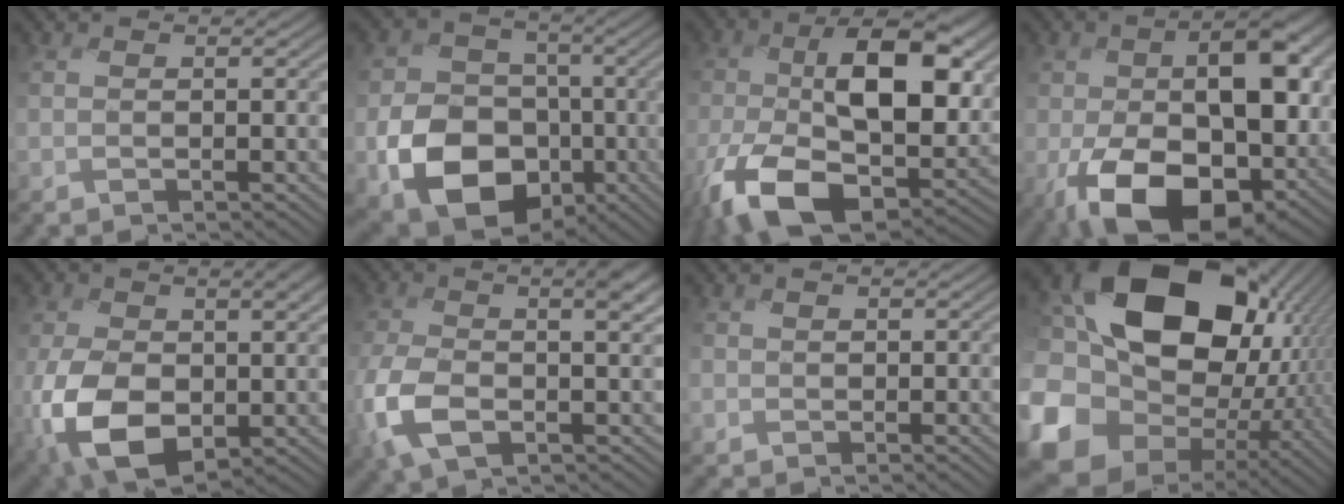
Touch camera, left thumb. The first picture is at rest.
{"total": 12.7, "force": [-5.2, 9.7, 6.4], "torque": [-0.122, -0.039, -0.105]}
{"total": 16.6, "force": [-3.2, 9.0, 13.5], "torque": [-0.239, -0.016, -0.060]}
{"total": 18.6, "force": [-3.5, 11.5, 14.2], "torque": [-0.217, -0.041, -0.054]}
{"total": 13.3, "force": [-2.2, 8.4, 10.1], "torque": [-0.210, -0.035, -0.027]}
{"total": 9.9, "force": [-2.5, 5.1, 8.1], "torque": [-0.190, -0.026, -0.049]}
{"total": 1.1, "force": [-0.4, 1.0, -0.3], "torque": [0.006, -0.003, -0.012]}
{"total": 21.5, "force": [-1.1, 16.5, 13.6], "torque": [-0.328, -0.042, -0.011]}